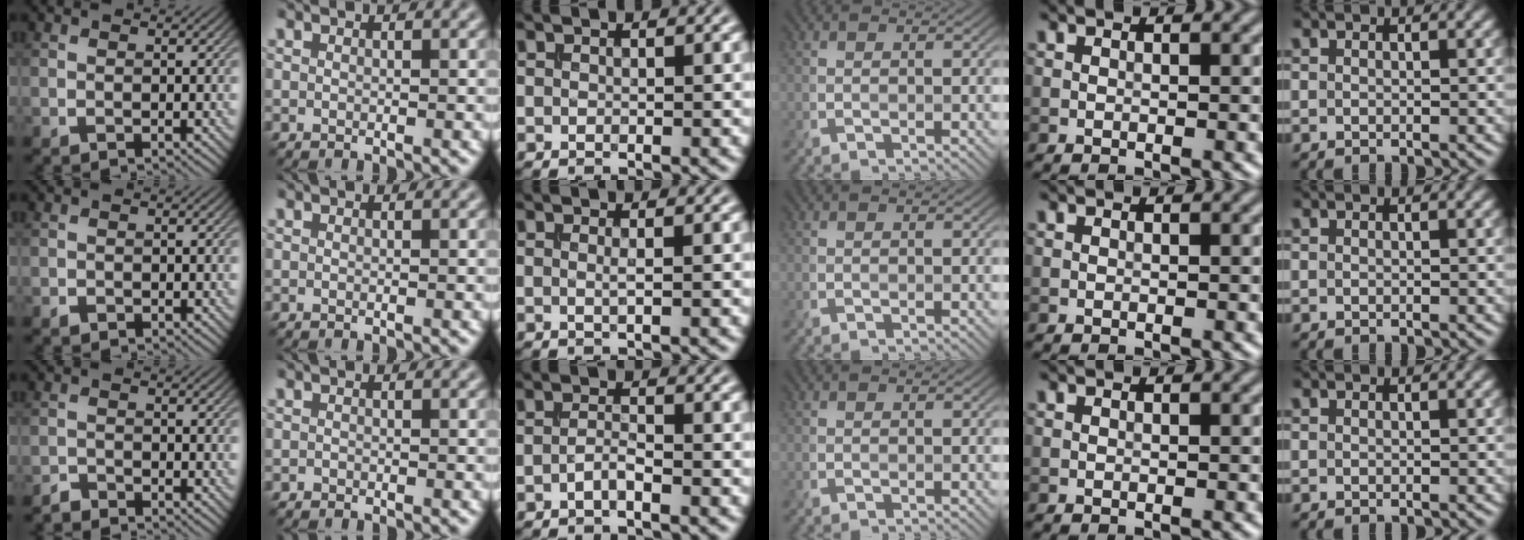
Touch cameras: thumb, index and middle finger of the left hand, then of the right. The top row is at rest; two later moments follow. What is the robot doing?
{"motion": "extract", "object": "file holder"}